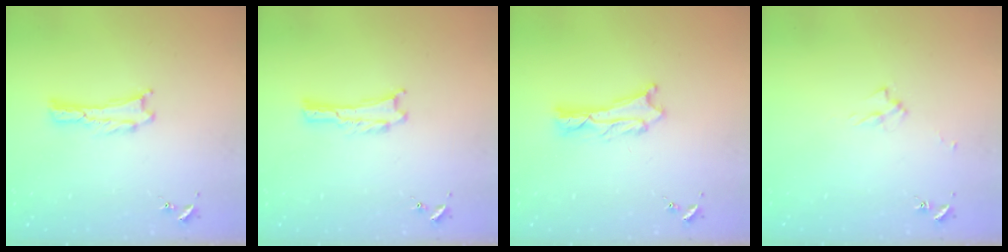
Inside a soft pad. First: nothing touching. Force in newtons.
{"total": 0.0}
{"total": 1.8, "press": 1.8, "slide": 0.2}
{"total": 2.5, "press": 2.5, "slide": 0.4}